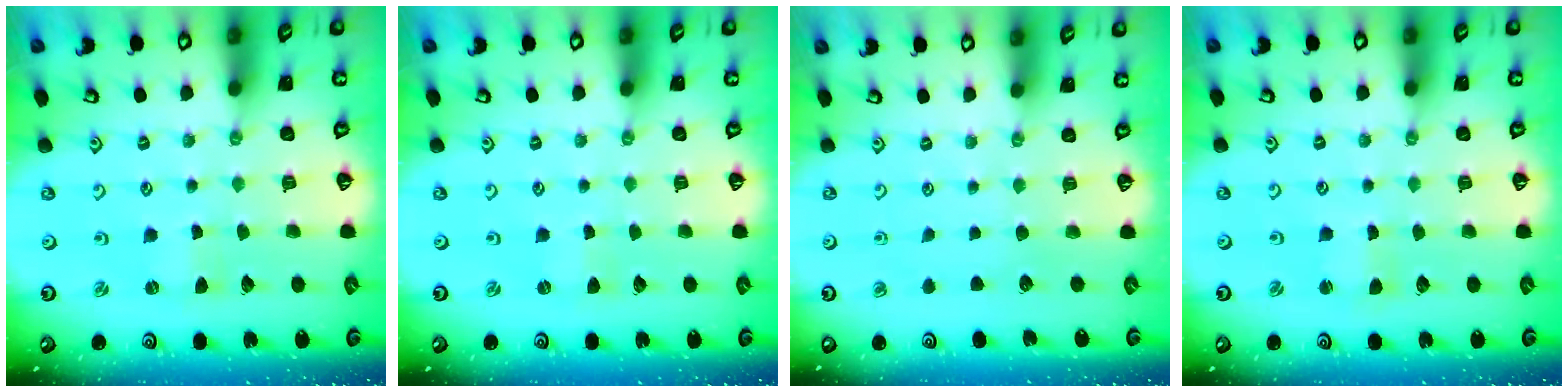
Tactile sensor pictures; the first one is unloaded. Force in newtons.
{"total": 0.0}
{"total": 0.0}
{"total": 0.9, "press": 0.9, "slide": 0.3}